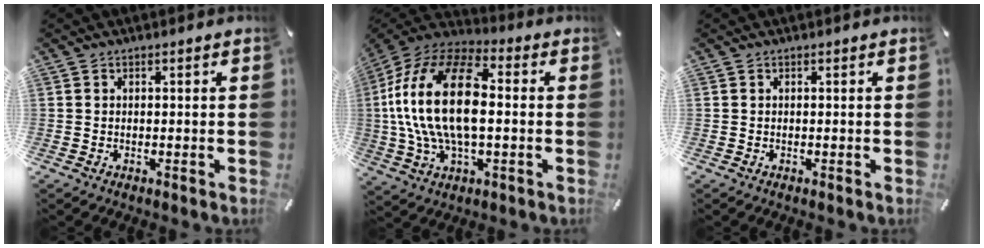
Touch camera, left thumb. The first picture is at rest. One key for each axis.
{"total": 22.5, "fx": 0.9, "fy": 12.1, "fz": 19.0, "tx": -0.403, "ty": 0.001, "tz": 0.012}
{"total": 0.0}